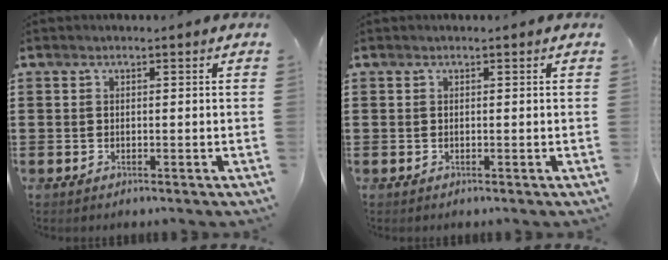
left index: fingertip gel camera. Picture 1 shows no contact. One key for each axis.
{"total": 0.0}